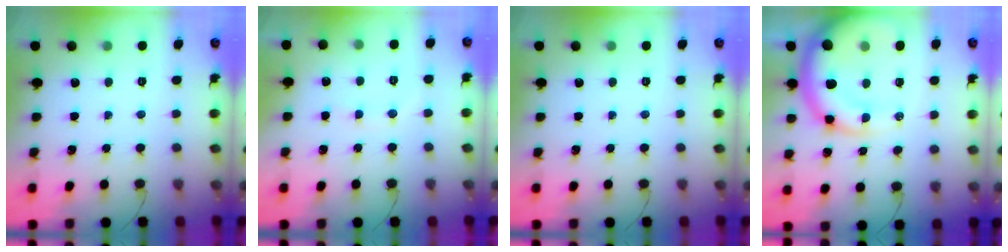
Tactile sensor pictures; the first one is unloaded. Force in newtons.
{"total": 6.8, "press": 6.7, "slide": 1.2}
{"total": 0.0}
{"total": 15.9, "press": 15.4, "slide": 3.7}